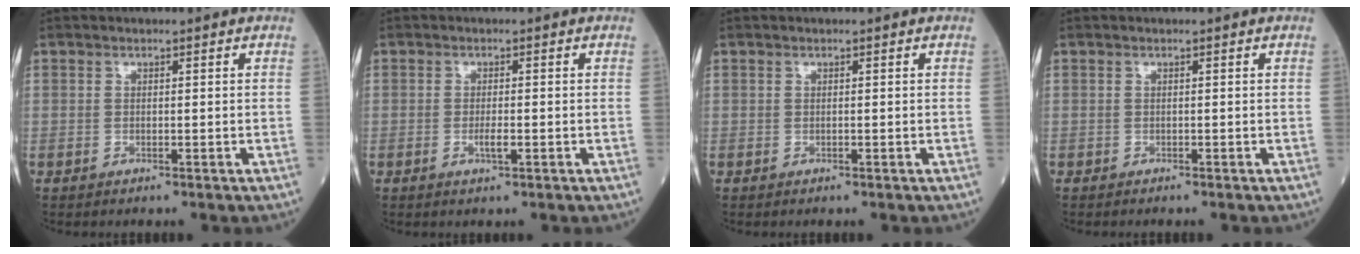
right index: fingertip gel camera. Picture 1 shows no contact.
{"total": 0.8, "force": [-0.2, 0.0, 0.8], "torque": [-0.020, -0.001, -0.001]}
{"total": 0.0}
{"total": 0.0}